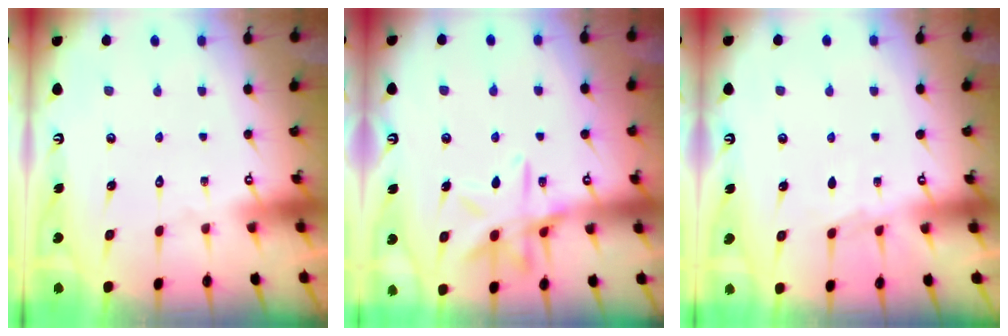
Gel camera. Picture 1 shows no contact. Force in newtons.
{"total": 12.4, "press": 12.4, "slide": 0.8}
{"total": 4.4, "press": 4.3, "slide": 0.6}